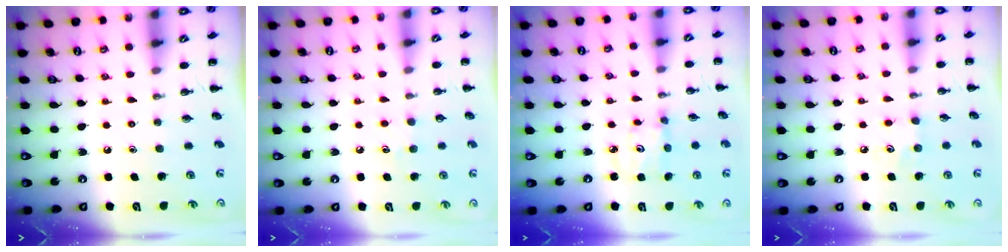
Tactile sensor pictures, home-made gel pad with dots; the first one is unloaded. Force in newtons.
{"total": 5.0, "press": 4.8, "slide": 1.4}
{"total": 2.8, "press": 2.8, "slide": 0.4}
{"total": 5.0, "press": 4.8, "slide": 1.4}